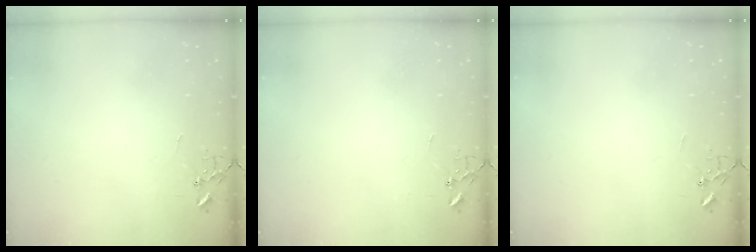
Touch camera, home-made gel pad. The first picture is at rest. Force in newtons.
{"total": 0.0}
{"total": 0.0}